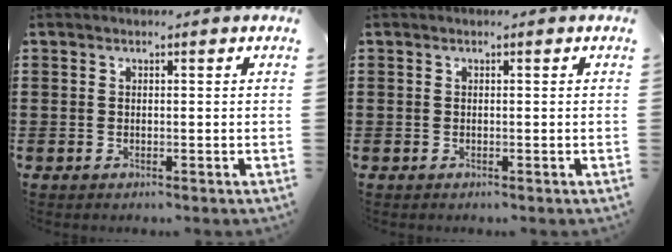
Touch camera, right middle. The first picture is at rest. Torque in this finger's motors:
{"motor_torque": [0.01, -0.01, 0.00, 0.00]}